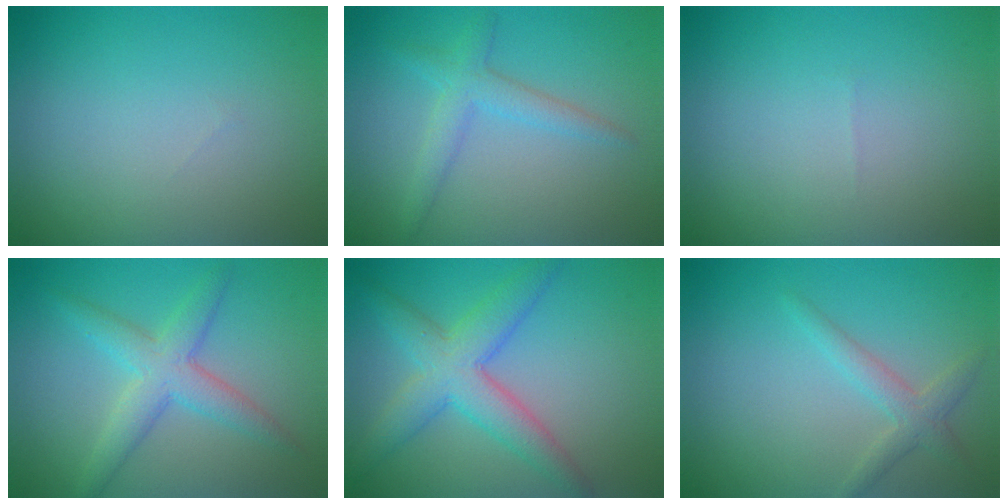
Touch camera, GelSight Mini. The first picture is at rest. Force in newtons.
{"total": 2.5, "press": 2.5, "slide": 0.1}
{"total": 0.0}
{"total": 4.1, "press": 4.1, "slide": 0.0}
{"total": 5.4, "press": 5.4, "slide": 0.1}
{"total": 2.2, "press": 2.2, "slide": 0.1}